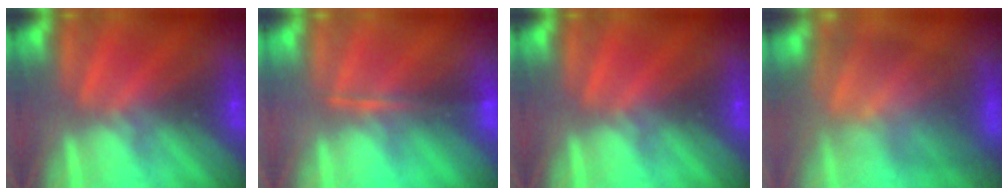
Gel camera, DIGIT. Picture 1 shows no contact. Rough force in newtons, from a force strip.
{"total": 1.6}
{"total": 0.0}
{"total": 11.8}